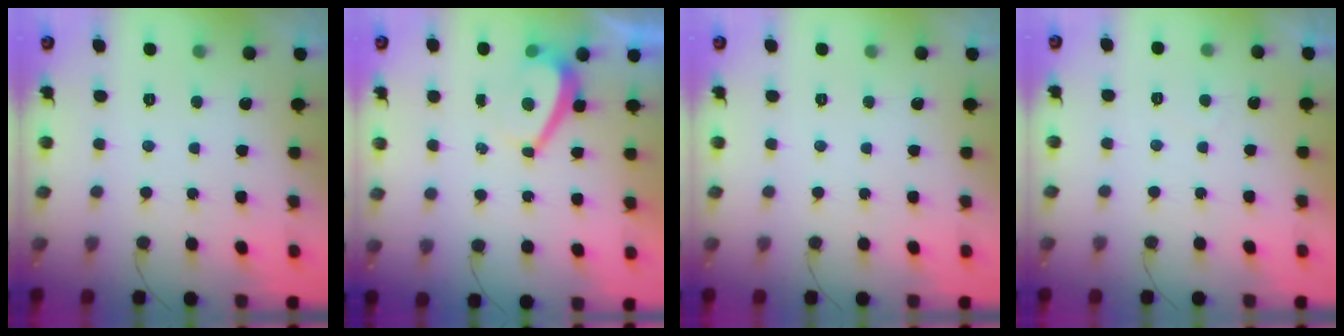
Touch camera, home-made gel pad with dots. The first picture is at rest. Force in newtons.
{"total": 3.0, "press": 2.9, "slide": 0.6}
{"total": 0.0}
{"total": 1.0, "press": 0.8, "slide": 0.5}